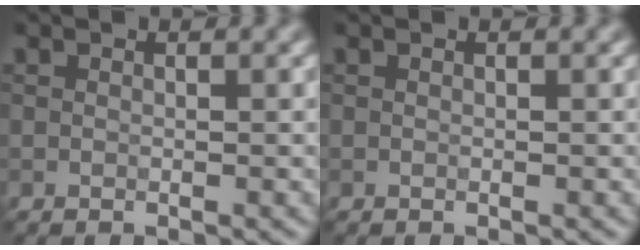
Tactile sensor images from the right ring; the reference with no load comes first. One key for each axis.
{"total": 0.0}